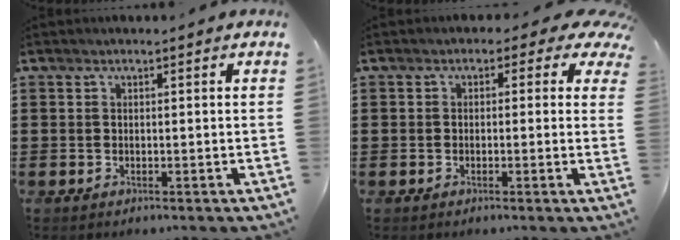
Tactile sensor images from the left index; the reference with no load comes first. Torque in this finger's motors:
{"motor_torque": [2.14, 0.00, 0.04, -0.12]}